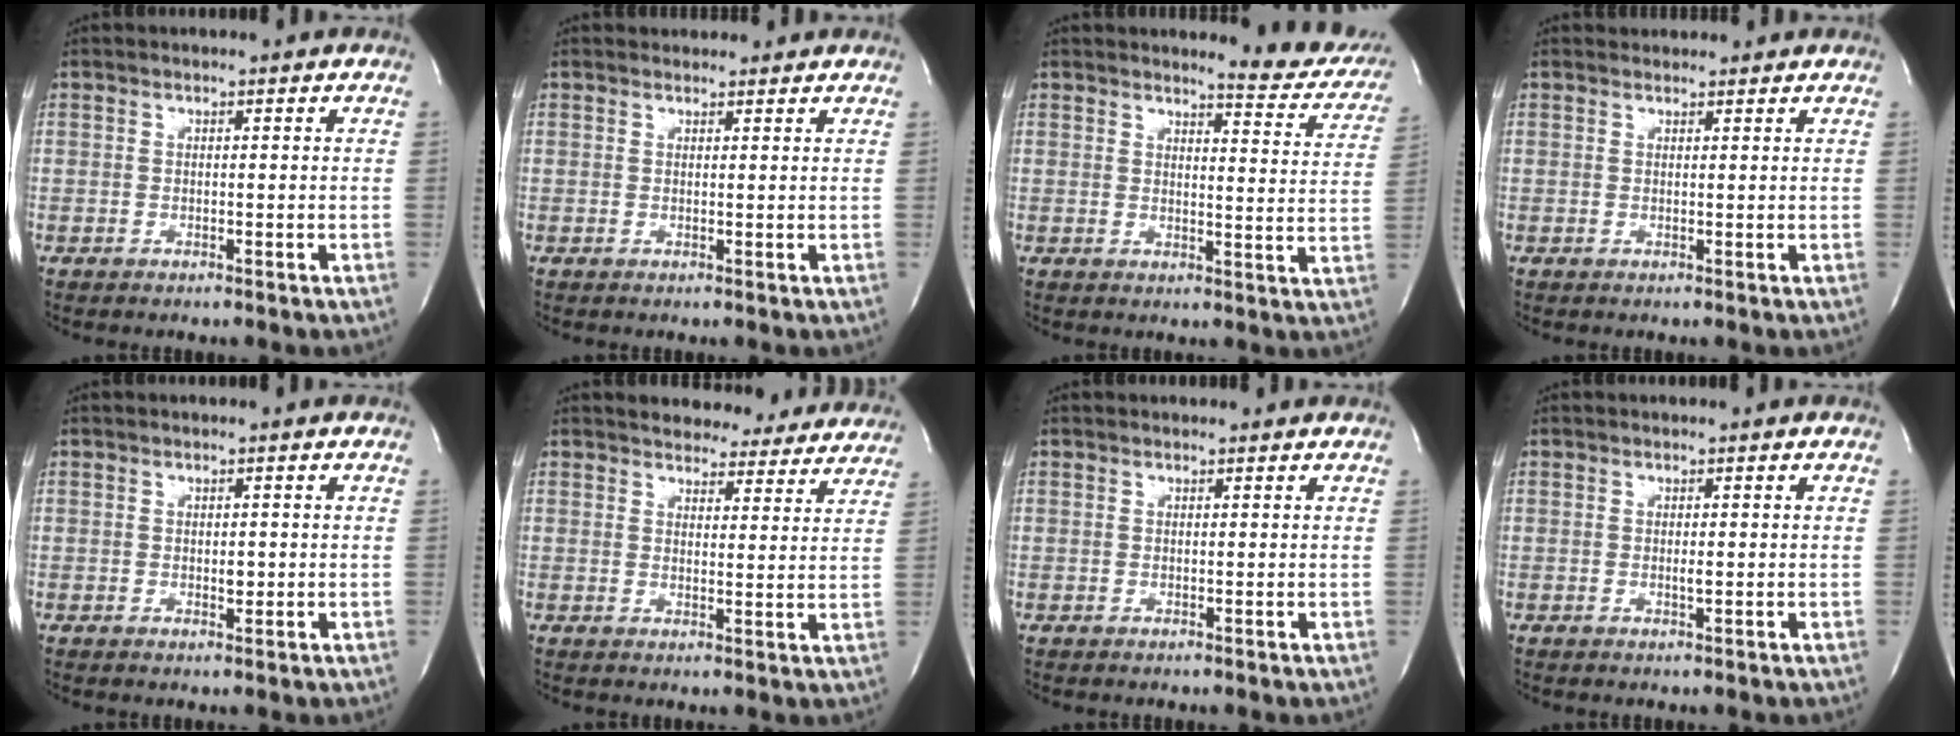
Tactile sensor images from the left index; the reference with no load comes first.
{"total": 2.2, "force": [2.1, 0.6, 0.1], "torque": [-0.009, 0.013, 0.028]}
{"total": 9.6, "force": [9.1, 1.6, 2.3], "torque": [-0.007, -0.046, 0.083]}
{"total": 2.0, "force": [2.0, 0.5, 0.0], "torque": [-0.008, 0.015, 0.028]}
{"total": 1.1, "force": [0.0, 0.6, 0.9], "torque": [-0.012, 0.000, 0.001]}
{"total": 14.1, "force": [13.2, 4.2, 2.7], "torque": [-0.007, -0.011, 0.141]}
{"total": 1.1, "force": [1.0, 0.2, 0.1], "torque": [-0.010, 0.009, 0.013]}
{"total": 0.7, "force": [0.0, 0.1, 0.7], "torque": [-0.015, -0.002, 0.001]}